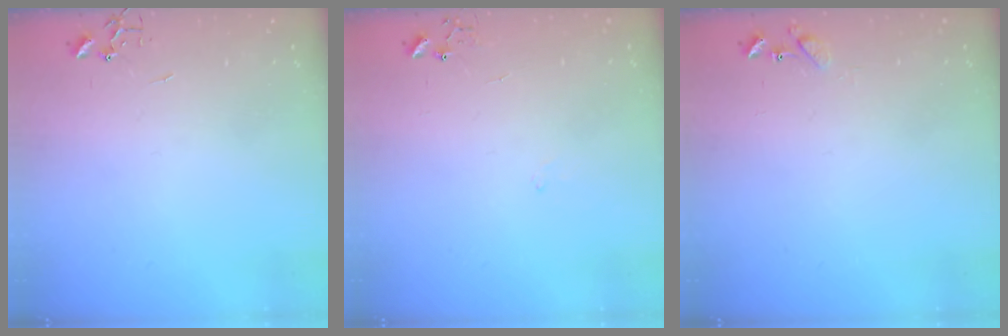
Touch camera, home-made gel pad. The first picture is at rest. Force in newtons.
{"total": 5.8, "press": 5.8, "slide": 0.7}
{"total": 6.7, "press": 6.6, "slide": 0.8}